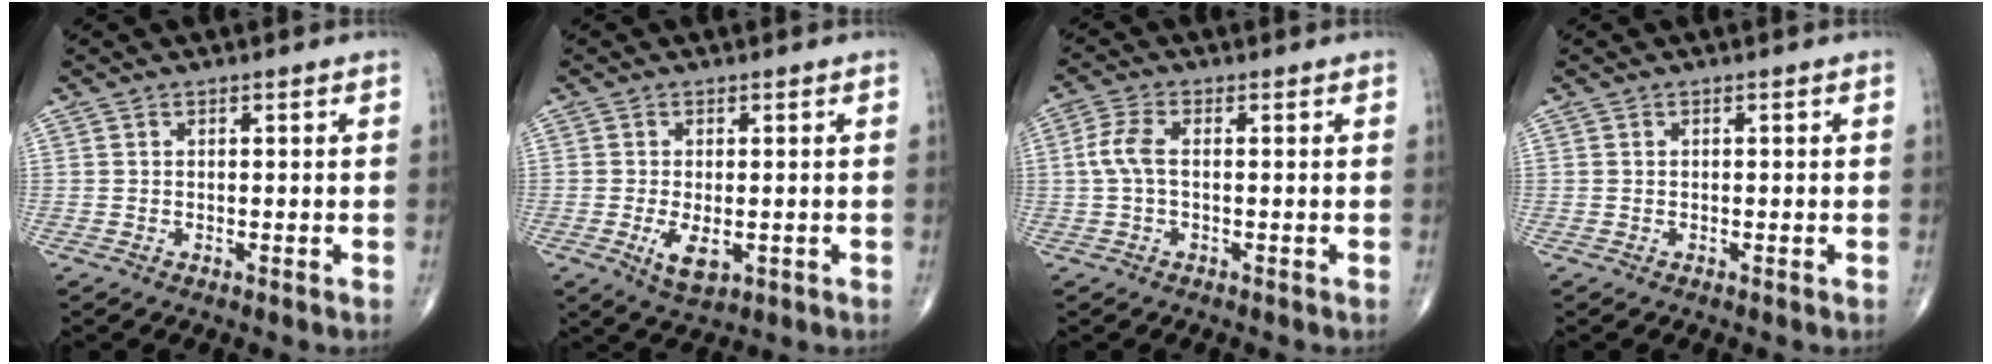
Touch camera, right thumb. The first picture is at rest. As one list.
[{"total": 5.0, "force": [-1.3, 2.4, 4.2], "torque": [-0.072, -0.010, -0.016]}, {"total": 4.3, "force": [0.0, 2.0, 3.8], "torque": [-0.100, 0.009, -0.004]}, {"total": 0.0}]